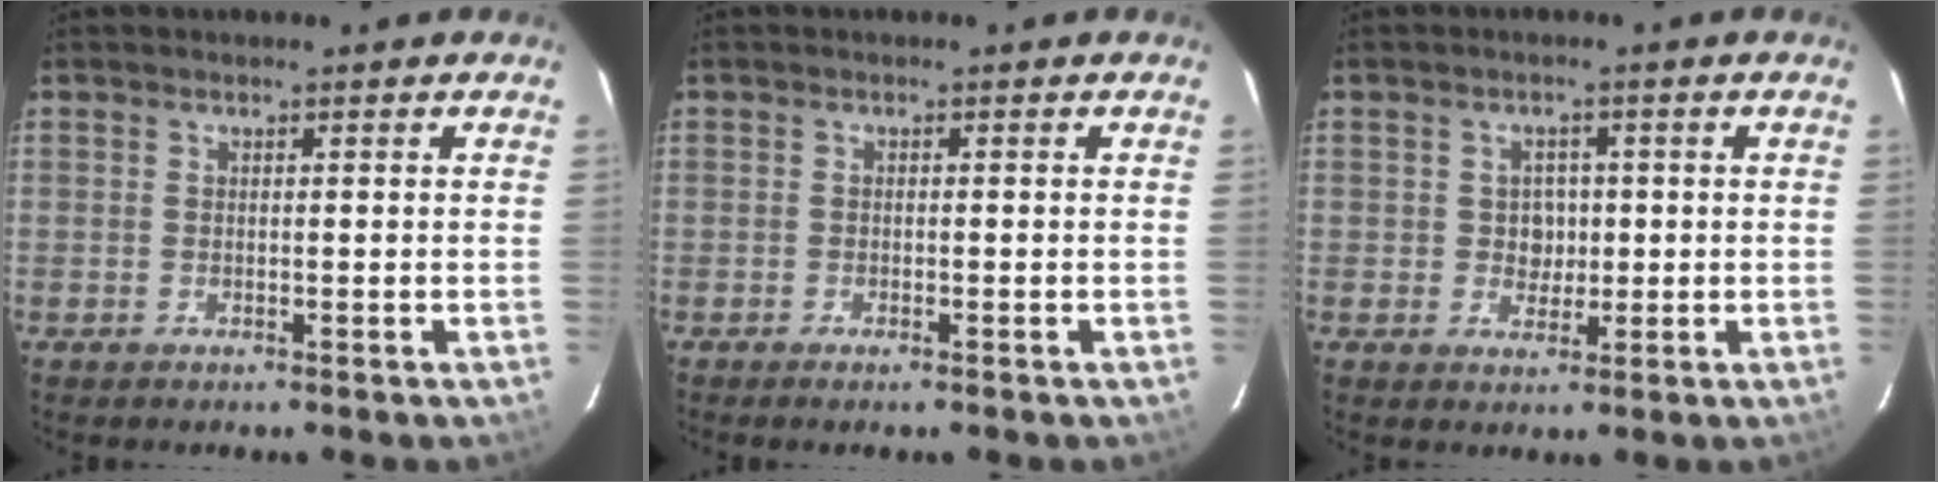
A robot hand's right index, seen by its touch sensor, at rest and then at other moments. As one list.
[{"total": 0.9, "force": [-0.7, 0.1, 0.5], "torque": [-0.012, 0.000, -0.013]}, {"total": 3.3, "force": [0.1, 3.1, 1.2], "torque": [-0.019, 0.008, 0.004]}]